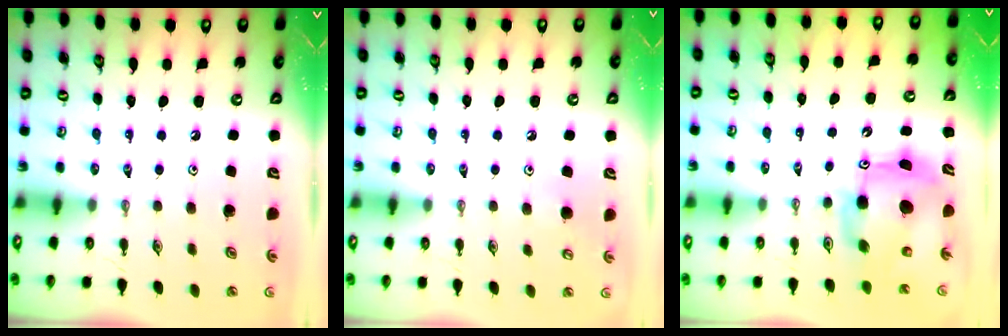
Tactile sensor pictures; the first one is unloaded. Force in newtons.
{"total": 4.3, "press": 4.3, "slide": 0.3}
{"total": 9.7, "press": 9.7, "slide": 0.8}